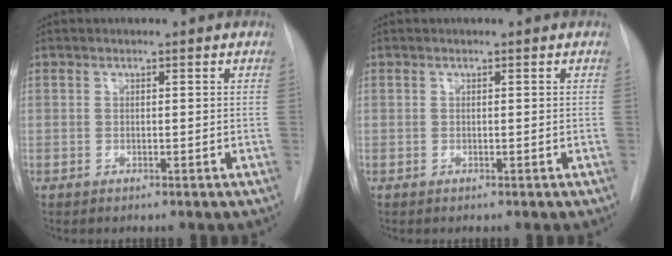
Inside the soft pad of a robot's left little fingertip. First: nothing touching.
{"total": 0.0}